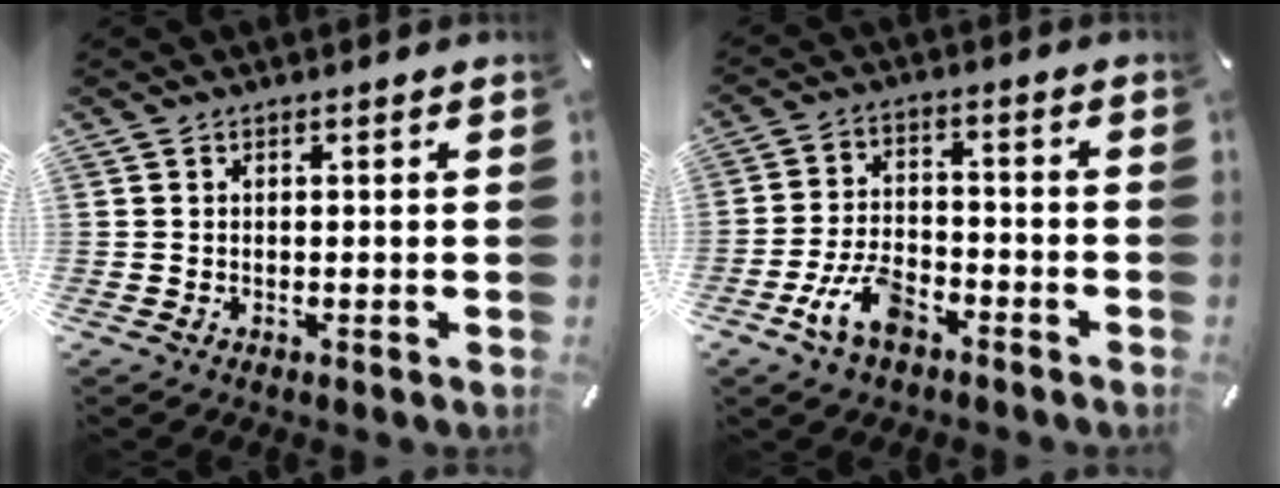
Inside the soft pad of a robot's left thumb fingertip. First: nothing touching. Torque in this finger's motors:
{"motor_torque": [1.06, 1.47, 0.82, 0.69, 0.07]}